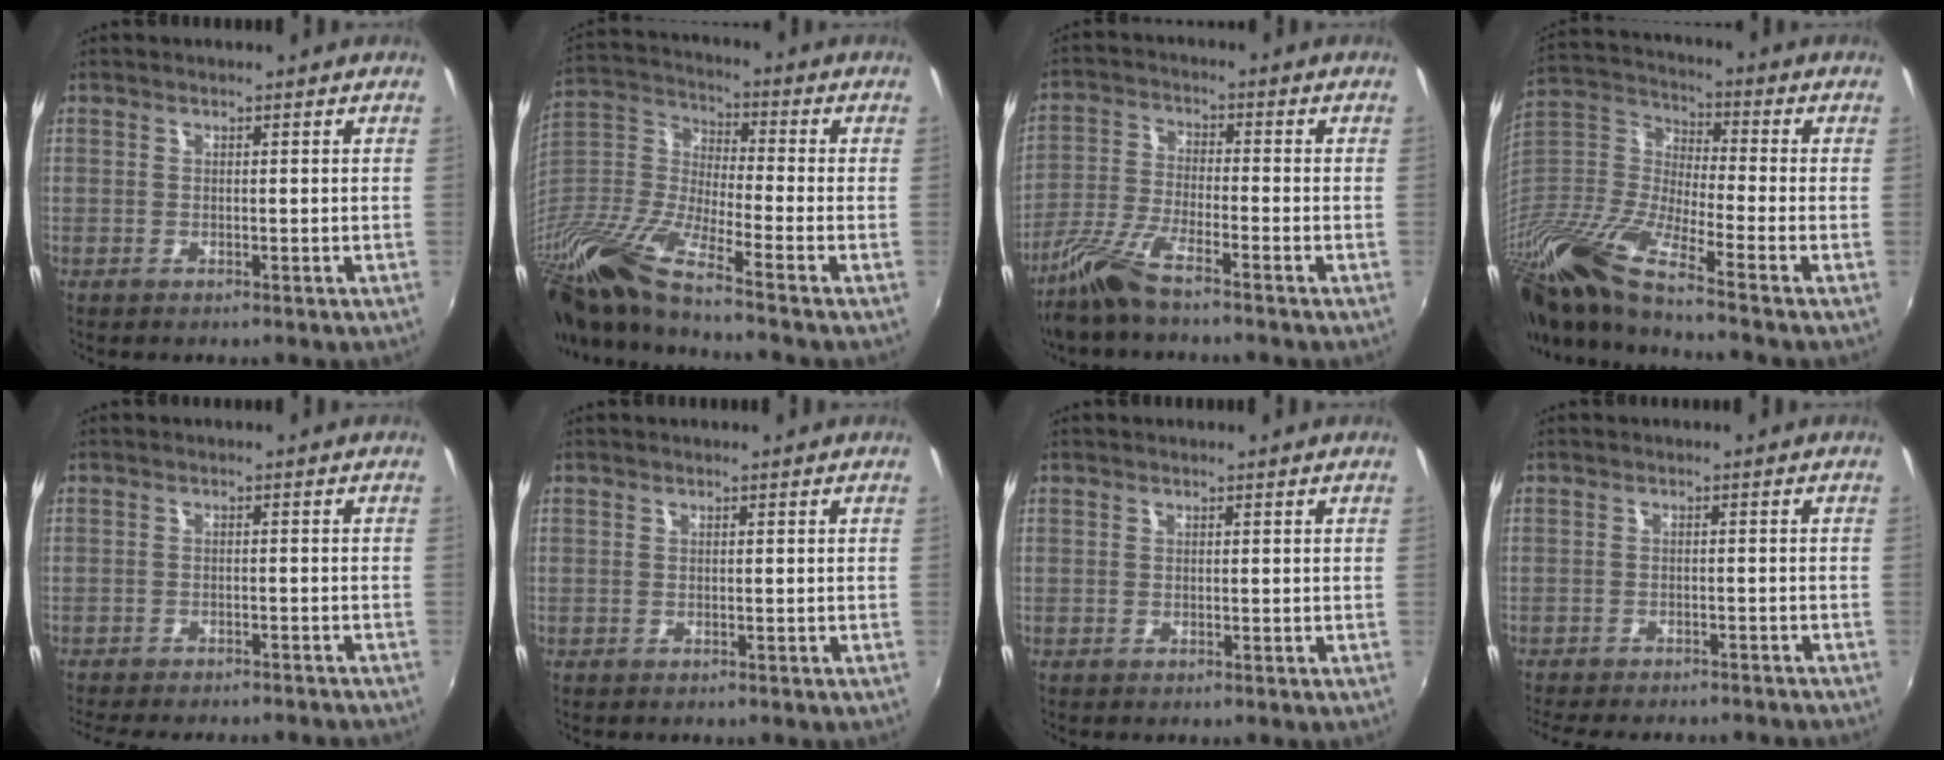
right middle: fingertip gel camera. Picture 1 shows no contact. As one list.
[{"total": 20.9, "force": [-15.3, 2.3, 14.0], "torque": [-0.279, -0.039, -0.308]}, {"total": 8.5, "force": [-6.4, 1.0, 5.4], "torque": [-0.120, -0.010, -0.130]}, {"total": 22.8, "force": [-16.2, 3.2, 15.7], "torque": [-0.307, -0.044, -0.324]}, {"total": 13.1, "force": [-11.7, 2.5, 5.3], "torque": [-0.114, -0.019, -0.159]}, {"total": 0.0}, {"total": 0.0}, {"total": 13.3, "force": [-11.8, 2.9, 5.5], "torque": [-0.118, -0.020, -0.161]}]